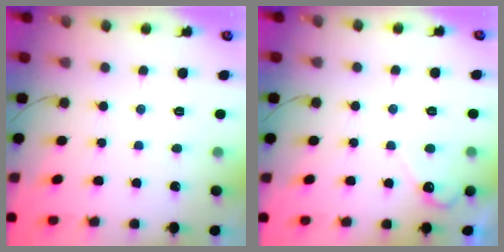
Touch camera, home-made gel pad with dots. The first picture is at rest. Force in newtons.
{"total": 4.5, "press": 4.5, "slide": 0.3}